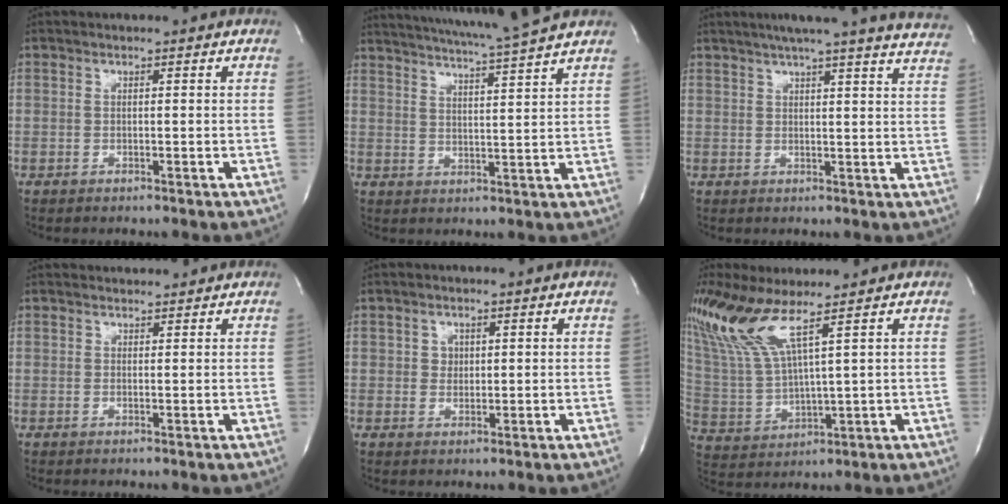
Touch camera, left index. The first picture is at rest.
{"total": 14.0, "force": [12.4, -1.7, 6.2], "torque": [-0.116, -0.020, 0.171]}
{"total": 22.3, "force": [19.7, 0.1, 10.4], "torque": [-0.158, -0.026, 0.230]}
{"total": 2.2, "force": [2.2, 0.3, 0.0], "torque": [-0.009, 0.016, 0.036]}
{"total": 1.4, "force": [0.3, 1.3, 0.5], "torque": [-0.008, -0.007, 0.005]}
{"total": 10.8, "force": [7.1, 0.4, 8.1], "torque": [-0.197, -0.004, 0.151]}